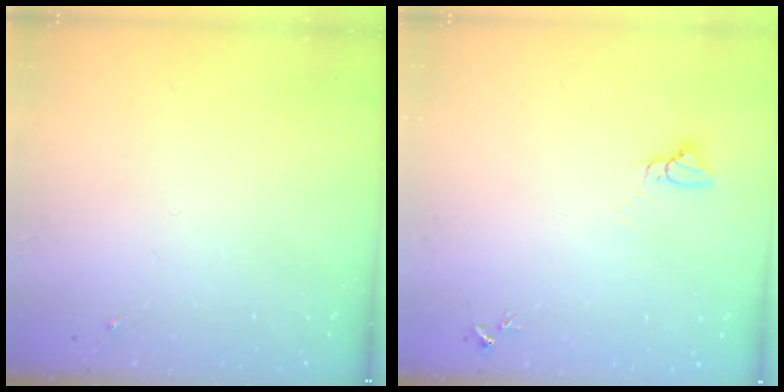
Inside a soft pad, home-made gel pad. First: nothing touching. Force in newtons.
{"total": 2.7, "press": 2.7, "slide": 0.1}